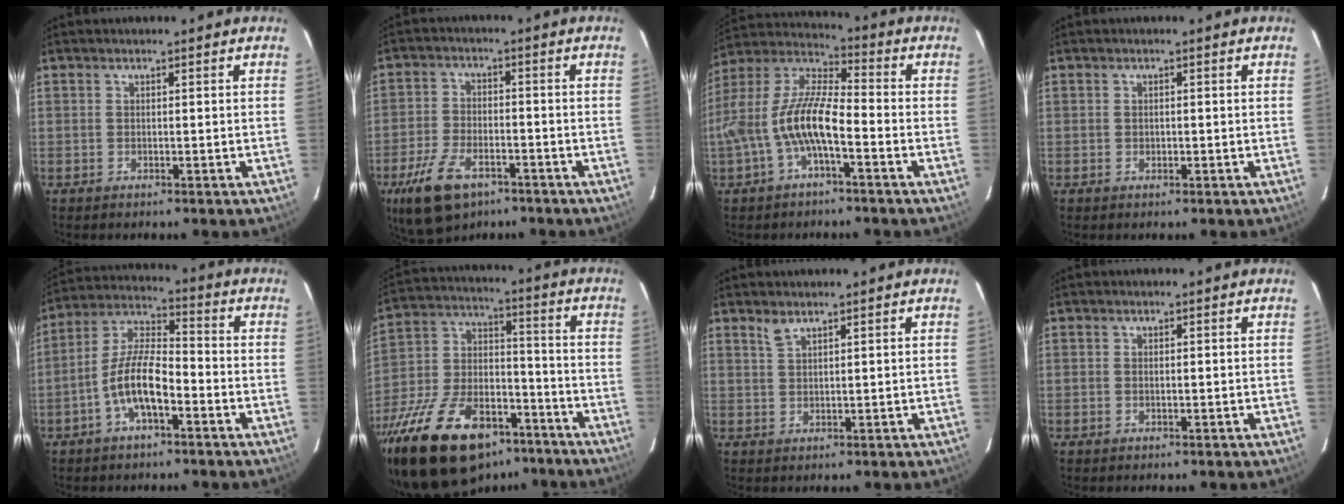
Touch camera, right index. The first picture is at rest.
{"total": 11.7, "force": [-7.1, 5.9, 7.3], "torque": [-0.172, -0.015, -0.130]}
{"total": 12.9, "force": [-4.2, 3.9, 11.5], "torque": [-0.240, 0.007, -0.079]}
{"total": 0.7, "force": [0.0, 0.6, 0.3], "torque": [-0.002, 0.002, 0.000]}
{"total": 10.3, "force": [-4.3, 3.5, 8.7], "torque": [-0.185, 0.011, -0.082]}
{"total": 27.7, "force": [-18.3, 13.5, 15.8], "torque": [-0.320, -0.004, -0.286]}
{"total": 1.9, "force": [1.6, 0.6, 0.9], "torque": [-0.018, 0.002, 0.031]}
{"total": 0.6, "force": [0.1, 0.4, 0.4], "torque": [-0.009, 0.001, 0.000]}